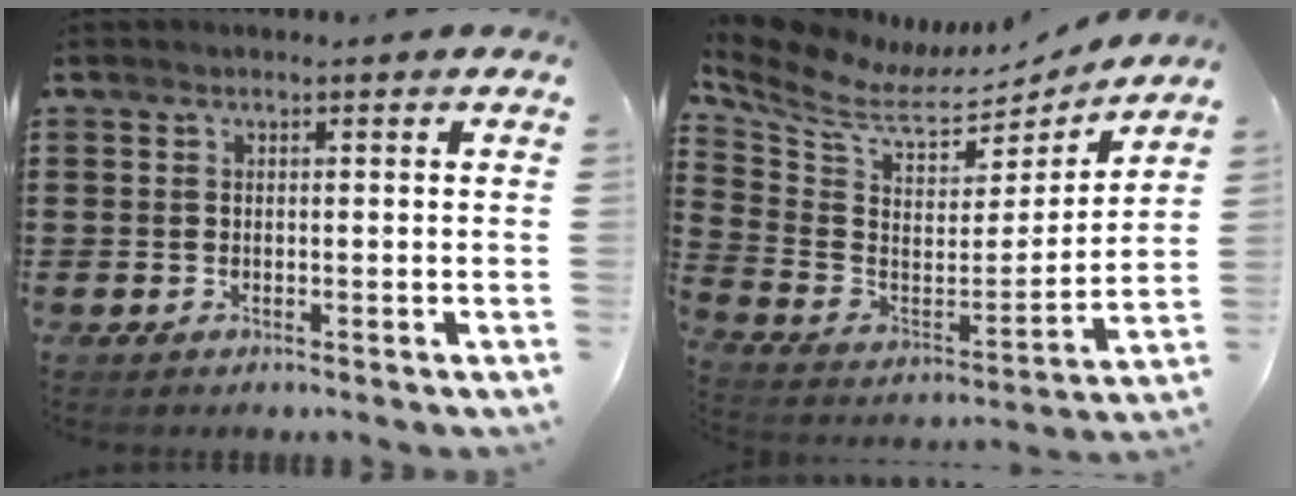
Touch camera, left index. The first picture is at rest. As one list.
[{"total": 8.3, "force": [6.8, 3.1, 3.7], "torque": [-0.112, -0.050, 0.114]}]